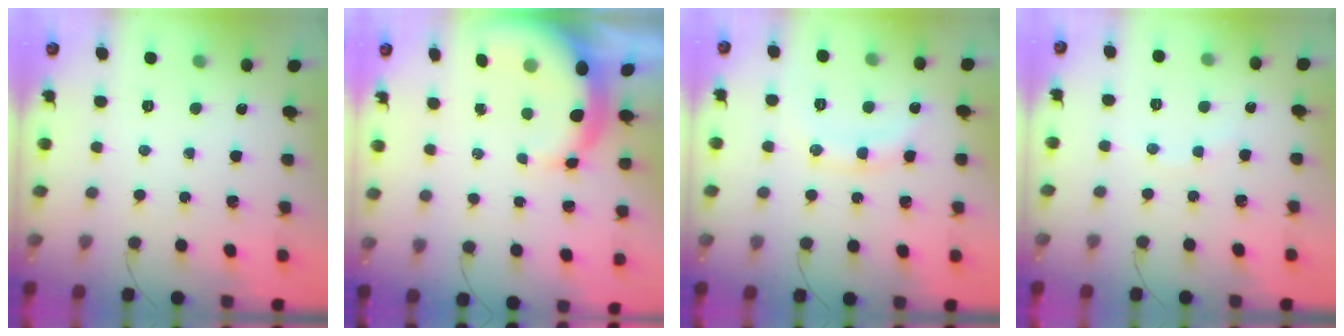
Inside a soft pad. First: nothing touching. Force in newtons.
{"total": 9.2, "press": 9.0, "slide": 1.7}
{"total": 9.6, "press": 9.5, "slide": 0.7}
{"total": 2.2, "press": 2.1, "slide": 0.7}